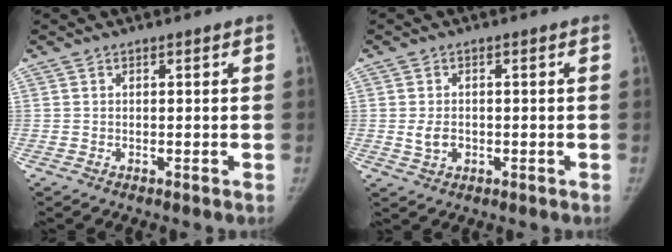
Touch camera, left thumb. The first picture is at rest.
{"total": 3.1, "force": [-0.3, 2.4, 2.0], "torque": [-0.032, -0.001, -0.002]}